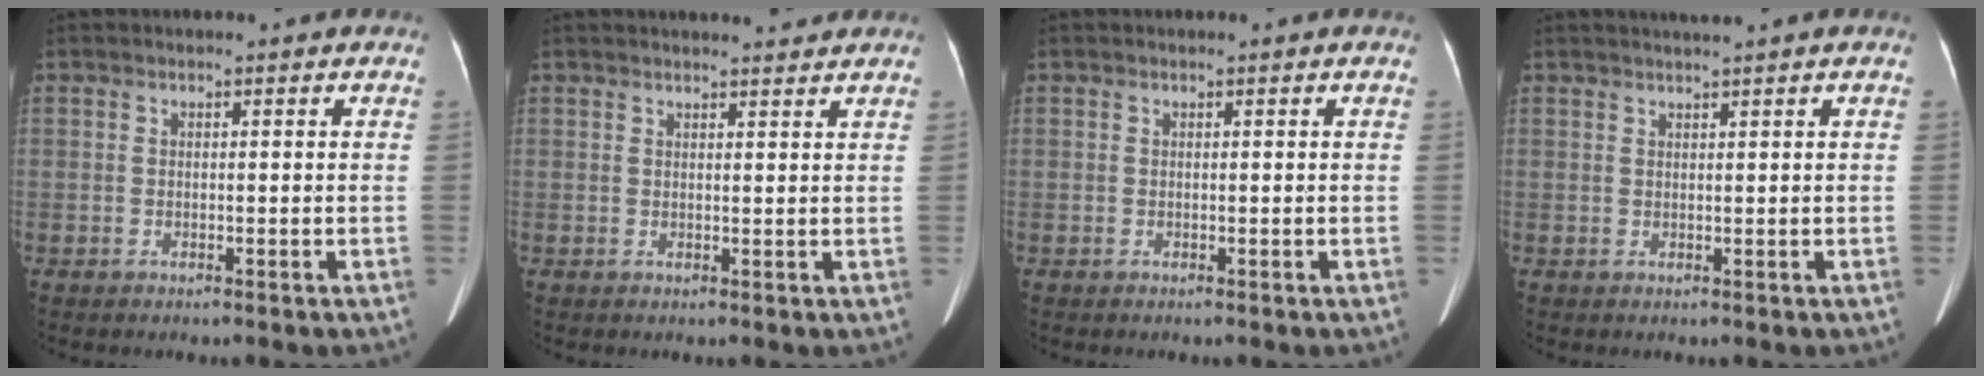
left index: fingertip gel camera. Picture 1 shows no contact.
{"total": 3.5, "force": [3.3, 0.1, 1.0], "torque": [-0.017, 0.004, 0.041]}
{"total": 0.0}
{"total": 1.5, "force": [1.3, -0.5, 0.6], "torque": [-0.010, 0.004, 0.026]}